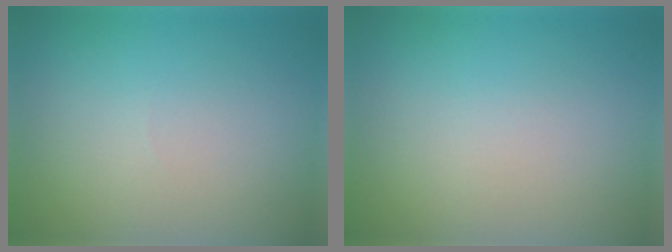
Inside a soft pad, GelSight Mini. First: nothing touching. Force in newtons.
{"total": 0.0}